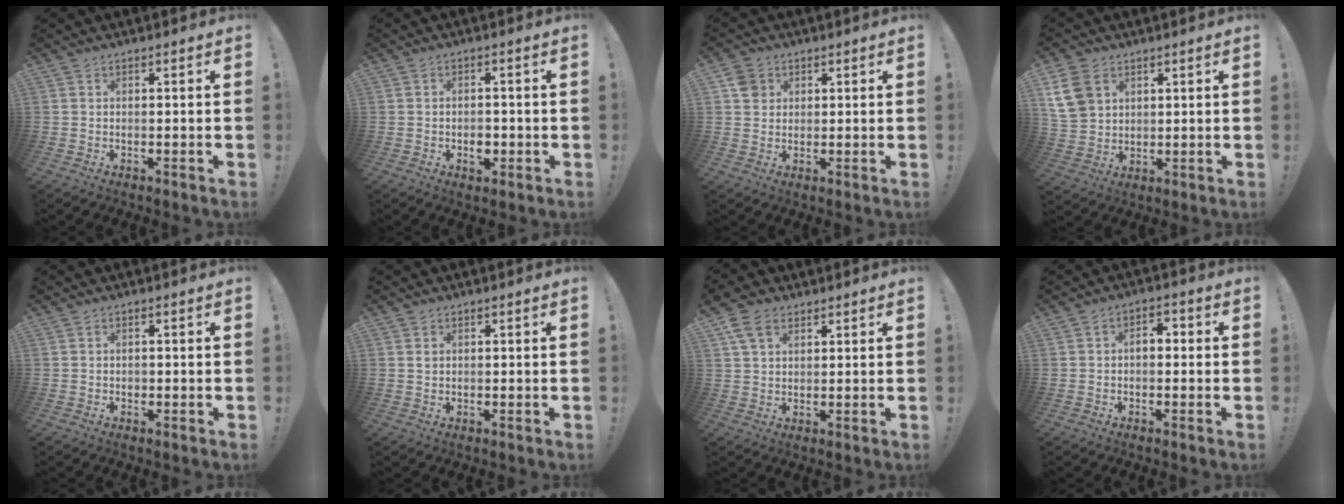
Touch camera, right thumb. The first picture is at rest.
{"total": 3.6, "force": [-1.0, 2.8, 2.1], "torque": [-0.009, 0.000, -0.020]}
{"total": 4.6, "force": [1.8, 4.1, 1.2], "torque": [-0.010, 0.000, 0.035]}
{"total": 10.7, "force": [5.2, 7.8, 5.1], "torque": [-0.101, -0.009, 0.105]}
{"total": 0.6, "force": [-0.2, 0.5, 0.3], "torque": [-0.004, 0.002, -0.003]}
{"total": 1.0, "force": [0.7, 0.7, 0.0], "torque": [0.008, 0.001, 0.011]}
{"total": 7.1, "force": [3.9, 4.5, 3.8], "torque": [-0.072, -0.004, 0.080]}
{"total": 3.9, "force": [-0.6, 2.4, 3.0], "torque": [-0.045, 0.009, -0.015]}